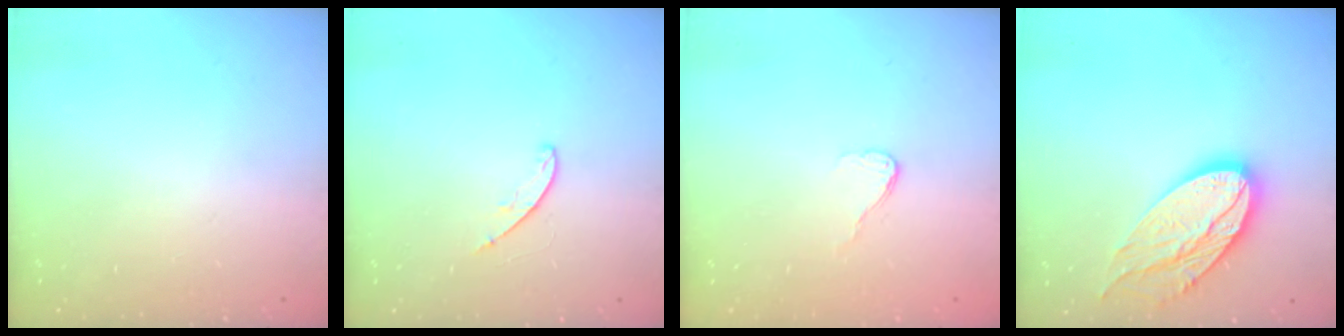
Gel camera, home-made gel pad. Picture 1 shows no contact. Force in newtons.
{"total": 4.1, "press": 4.0, "slide": 0.4}
{"total": 3.8, "press": 3.8, "slide": 0.3}
{"total": 18.4, "press": 18.4, "slide": 1.5}